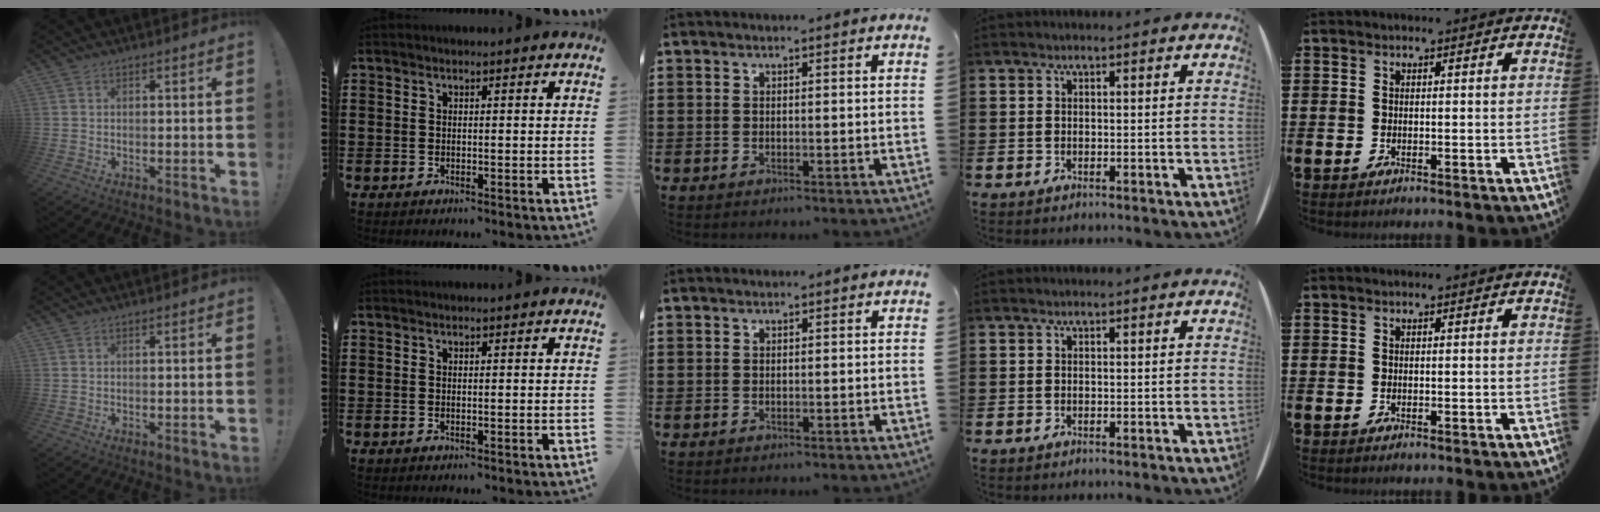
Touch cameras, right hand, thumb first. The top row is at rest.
{}